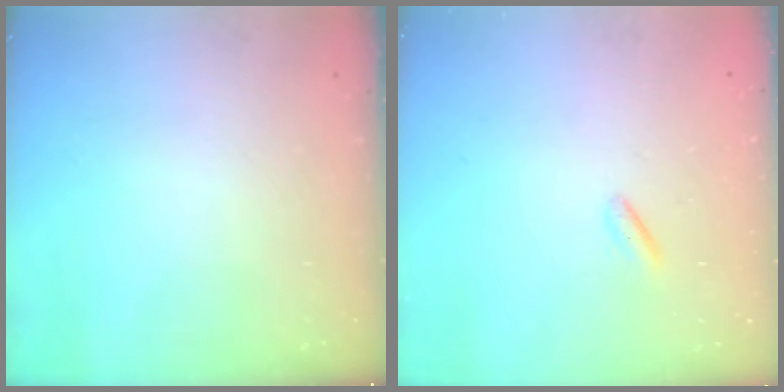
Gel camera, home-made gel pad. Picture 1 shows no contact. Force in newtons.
{"total": 1.4, "press": 1.1, "slide": 0.8}